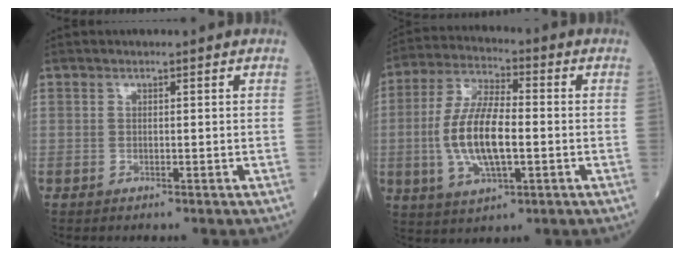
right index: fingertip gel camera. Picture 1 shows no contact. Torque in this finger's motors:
{"motor_torque": [0.82, -0.46, 0.43, 0.21]}